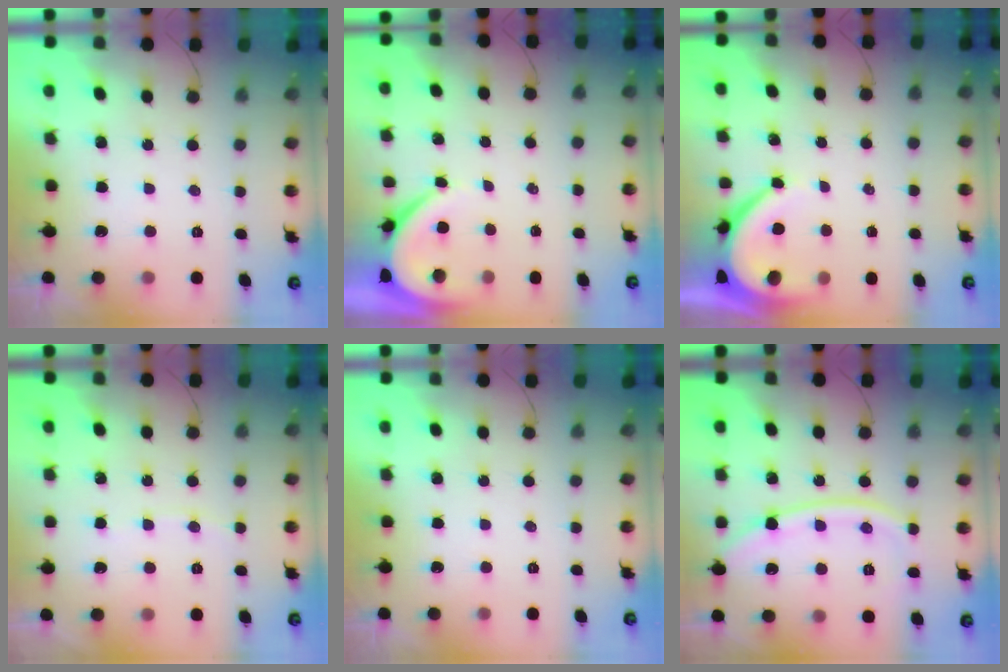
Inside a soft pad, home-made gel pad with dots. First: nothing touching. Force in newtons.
{"total": 3.8, "press": 3.7, "slide": 0.4}
{"total": 6.0, "press": 6.0, "slide": 0.7}
{"total": 3.6, "press": 3.6, "slide": 0.5}
{"total": 0.0}
{"total": 12.3, "press": 12.1, "slide": 1.6}